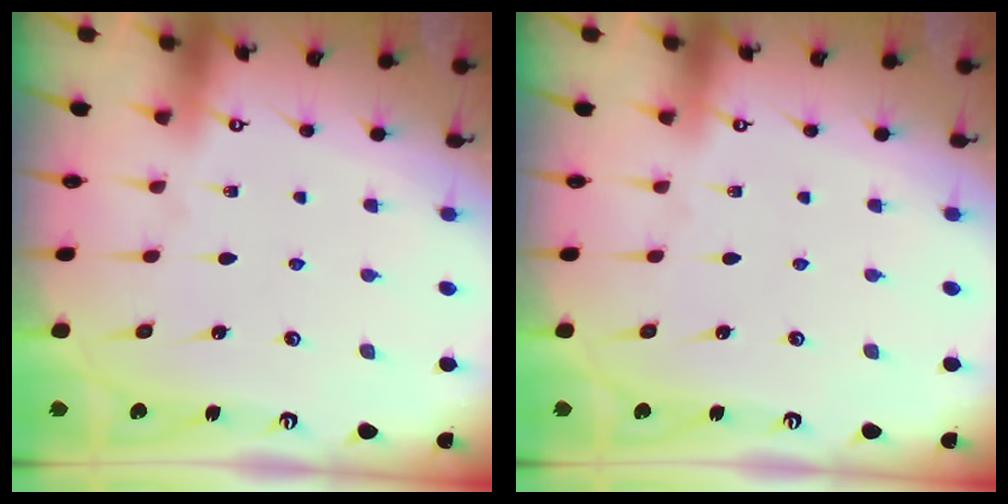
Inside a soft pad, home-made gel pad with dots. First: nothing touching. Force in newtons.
{"total": 0.0}